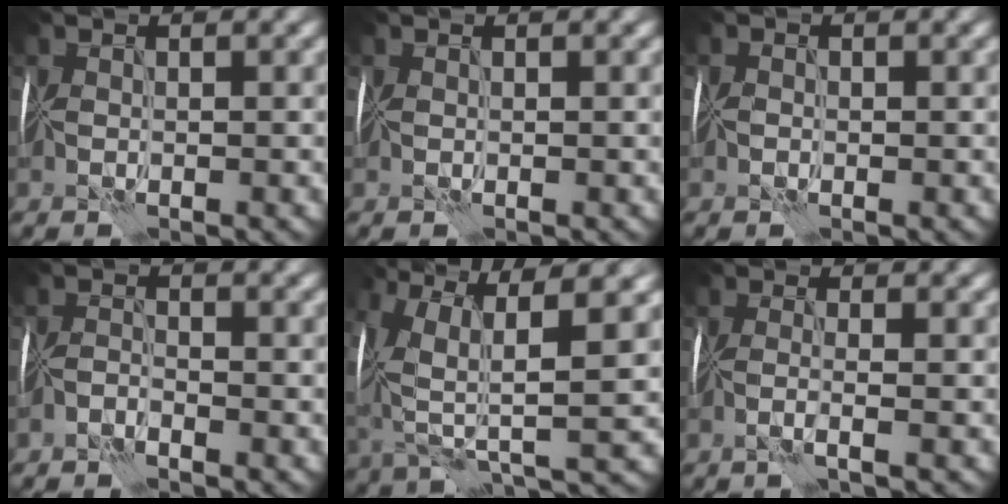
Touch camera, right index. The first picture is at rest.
{"total": 0.0}
{"total": 0.5, "force": [-0.4, 0.2, 0.1], "torque": [-0.002, -0.003, -0.011]}
{"total": 1.3, "force": [-1.3, -0.2, 0.3], "torque": [-0.010, 0.005, -0.031]}
{"total": 9.0, "force": [1.7, 3.1, 8.3], "torque": [-0.177, -0.001, 0.029]}
{"total": 1.7, "force": [-1.0, -0.1, 1.4], "torque": [-0.029, -0.005, -0.031]}